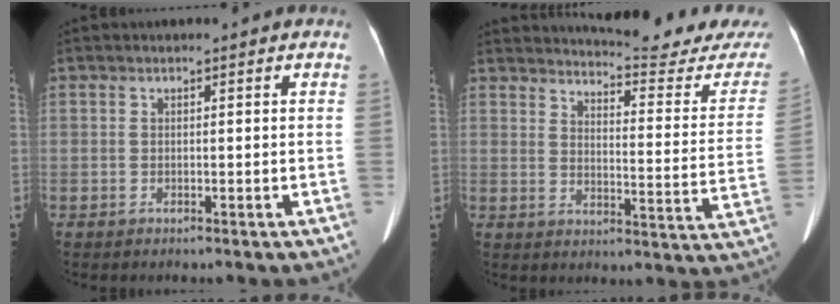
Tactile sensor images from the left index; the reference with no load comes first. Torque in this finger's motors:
{"motor_torque": [0.78, -1.36, 0.31, 0.06]}